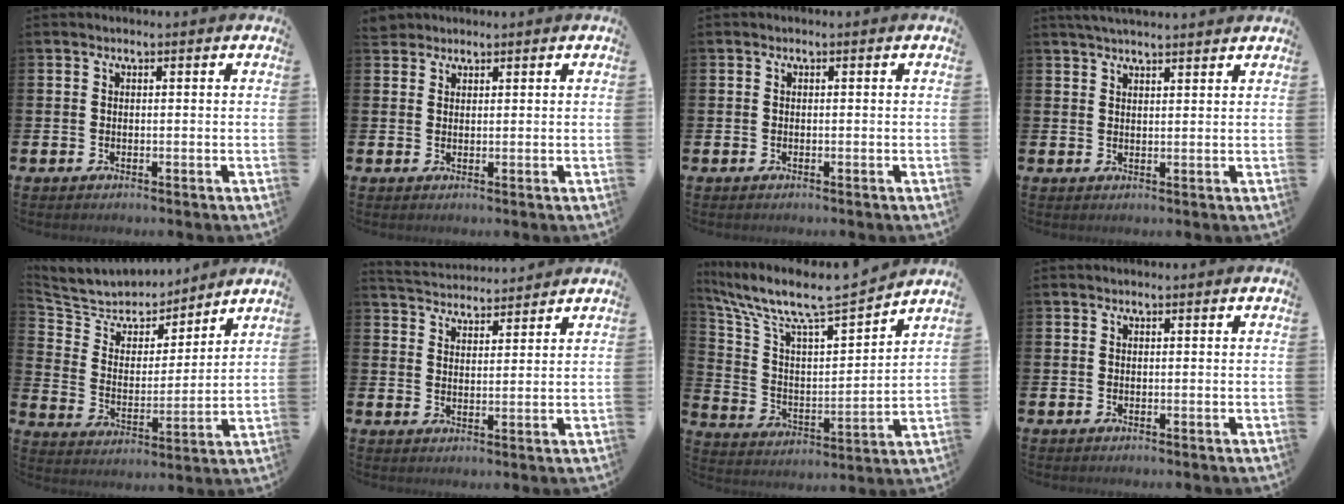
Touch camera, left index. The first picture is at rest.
{"total": 2.2, "force": [2.0, 0.9, -0.1], "torque": [0.009, 0.000, 0.035]}
{"total": 0.0}
{"total": 3.3, "force": [3.2, 0.2, 0.7], "torque": [-0.017, -0.009, 0.058]}
{"total": 7.5, "force": [7.1, 2.4, 0.3], "torque": [-0.053, -0.055, 0.128]}
{"total": 4.4, "force": [4.3, 0.6, -0.1], "torque": [-0.016, -0.025, 0.079]}
{"total": 9.3, "force": [8.2, 1.5, 4.1], "torque": [-0.119, -0.061, 0.134]}
{"total": 0.0}